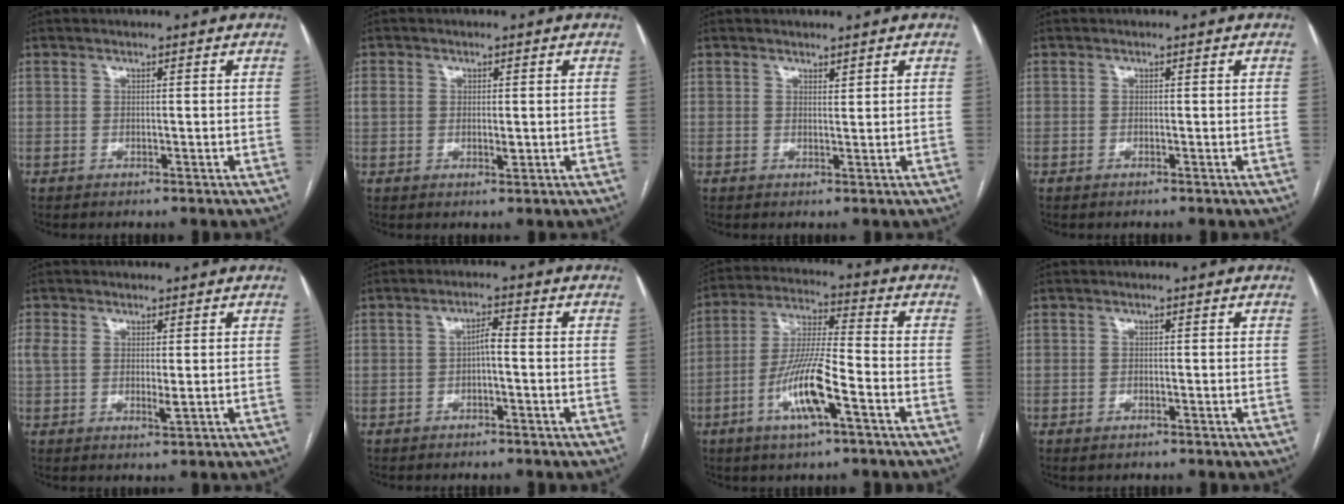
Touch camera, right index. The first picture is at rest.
{"total": 2.9, "force": [0.1, 1.7, 2.3], "torque": [-0.042, 0.004, 0.007]}
{"total": 0.9, "force": [0.8, 0.2, 0.3], "torque": [-0.006, -0.004, 0.014]}
{"total": 0.0}
{"total": 3.9, "force": [0.6, 1.7, 3.4], "torque": [-0.080, 0.001, 0.017]}
{"total": 2.2, "force": [-0.5, 0.5, 2.1], "torque": [-0.035, 0.008, -0.009]}
{"total": 11.6, "force": [-4.8, 1.3, 10.5], "torque": [-0.208, -0.004, -0.090]}
{"total": 0.8, "force": [-0.5, 0.4, 0.5], "torque": [-0.008, -0.001, -0.004]}